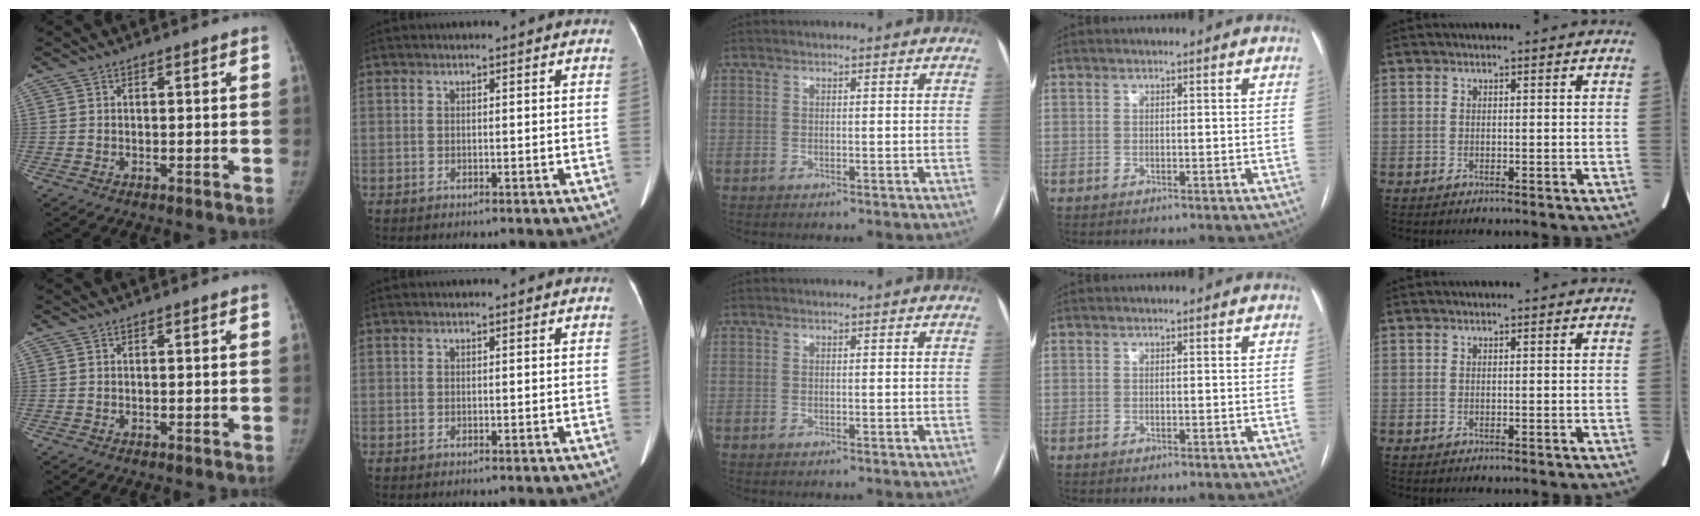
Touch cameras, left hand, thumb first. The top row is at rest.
{}